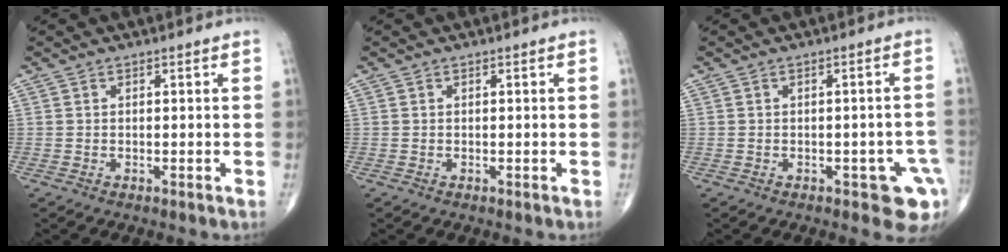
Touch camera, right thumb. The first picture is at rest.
{"total": 0.0}
{"total": 7.1, "force": [-3.0, 3.1, 5.6], "torque": [-0.040, 0.009, -0.033]}